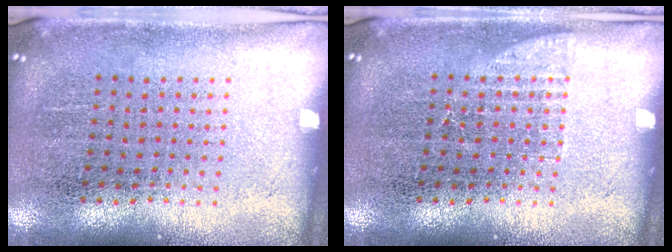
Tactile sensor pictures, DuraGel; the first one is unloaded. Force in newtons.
{"total": 1.1, "press": 1.1, "slide": 0.2}